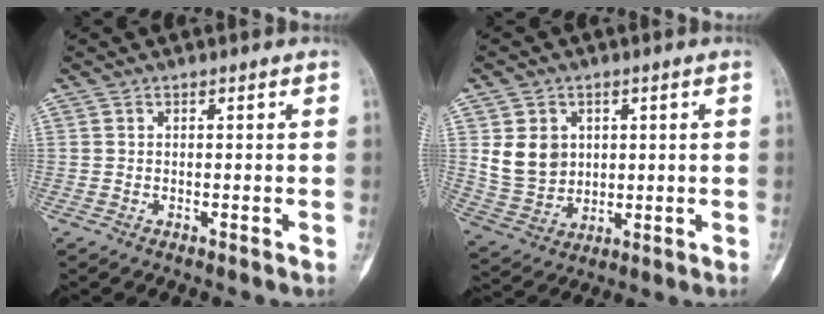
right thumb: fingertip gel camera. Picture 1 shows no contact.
{"total": 8.9, "force": [2.2, 7.4, 4.5], "torque": [-0.057, -0.011, 0.057]}